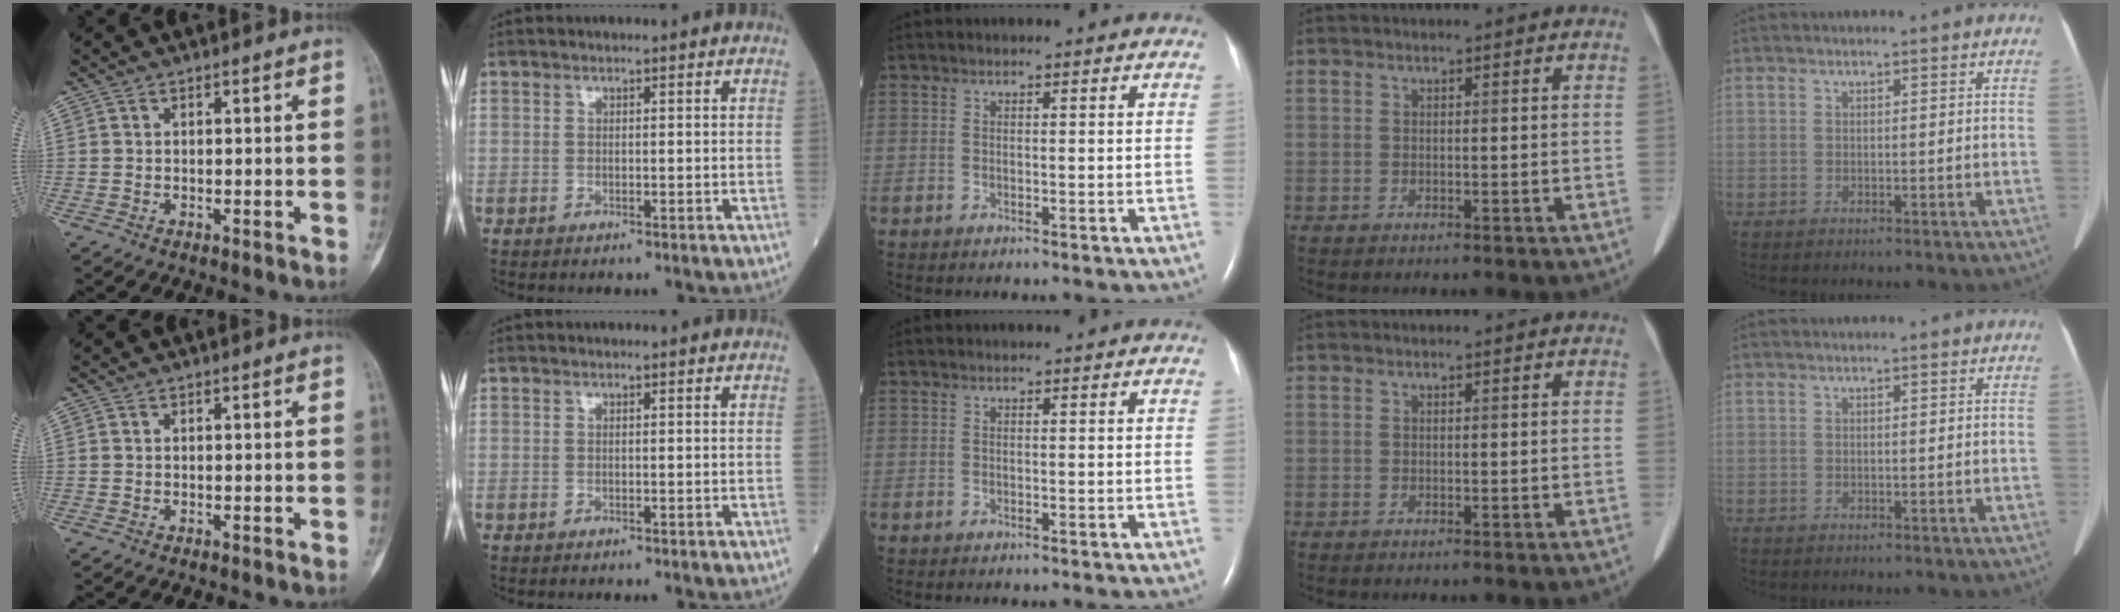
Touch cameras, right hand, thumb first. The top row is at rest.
{}